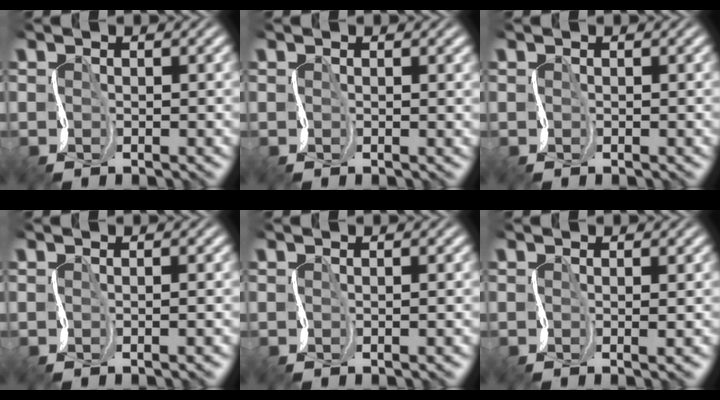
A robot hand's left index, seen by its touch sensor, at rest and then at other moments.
{"total": 0.6, "force": [0.3, 0.2, 0.5], "torque": [-0.002, 0.000, 0.003]}
{"total": 0.0}
{"total": 0.9, "force": [-0.7, 0.0, 0.7], "torque": [0.001, 0.005, -0.004]}
{"total": 0.6, "force": [-0.5, 0.0, 0.5], "torque": [0.002, 0.004, -0.001]}
{"total": 1.0, "force": [0.2, 0.1, 1.0], "torque": [-0.006, 0.005, 0.003]}